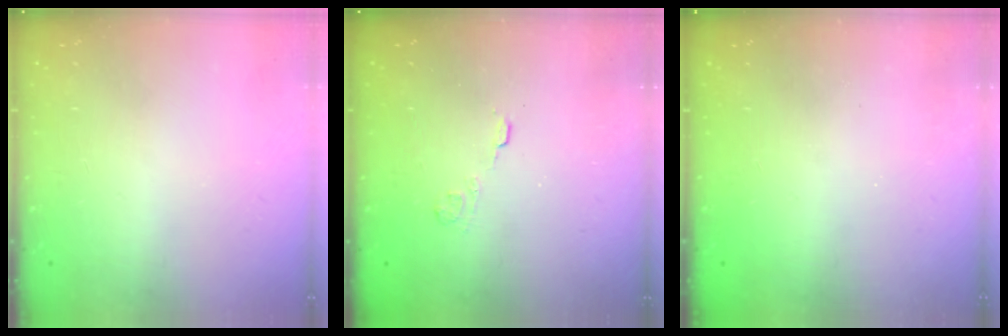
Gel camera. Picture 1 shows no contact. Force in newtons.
{"total": 2.7, "press": 2.3, "slide": 1.4}
{"total": 2.3, "press": 2.2, "slide": 0.8}